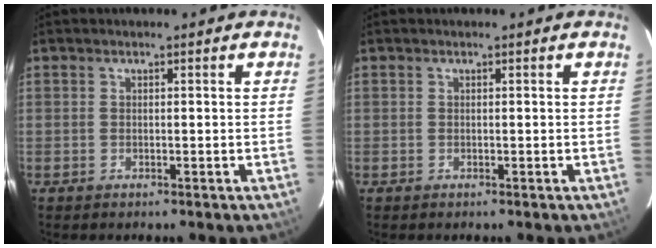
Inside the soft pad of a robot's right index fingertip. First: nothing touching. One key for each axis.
{"total": 0.0}